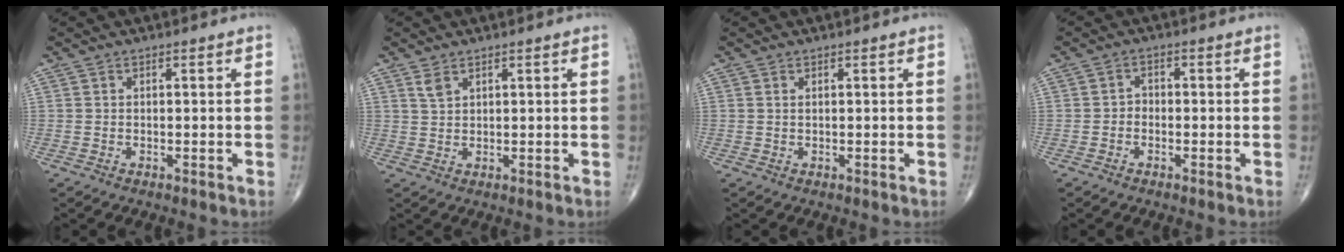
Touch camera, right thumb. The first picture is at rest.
{"total": 2.0, "force": [1.4, 0.9, 1.1], "torque": [-0.019, -0.002, 0.033]}
{"total": 0.0}
{"total": 1.7, "force": [-0.7, 1.4, 0.8], "torque": [-0.001, 0.010, -0.018]}